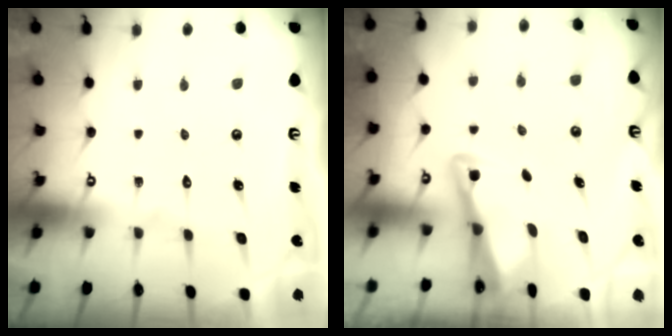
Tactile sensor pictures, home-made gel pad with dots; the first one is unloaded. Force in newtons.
{"total": 2.9, "press": 2.9, "slide": 0.4}